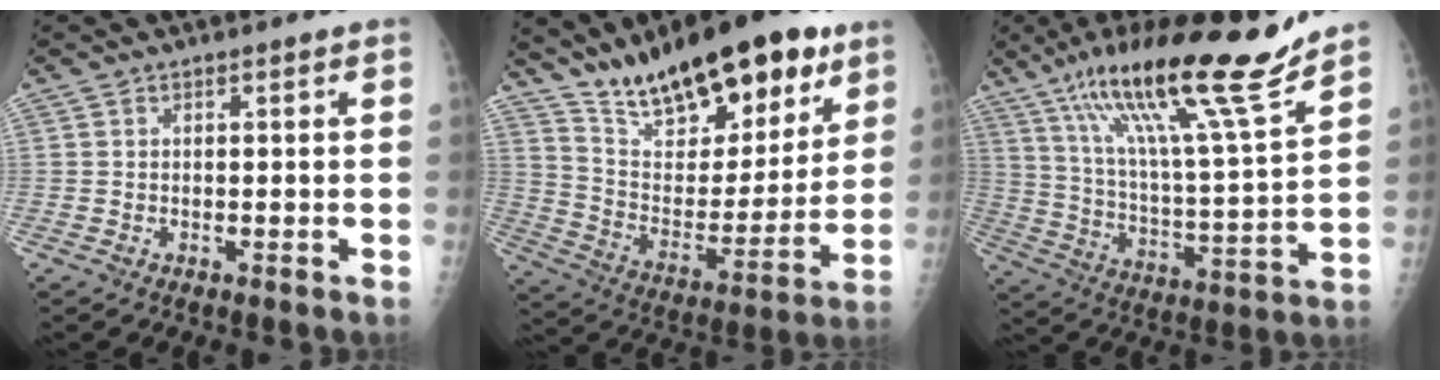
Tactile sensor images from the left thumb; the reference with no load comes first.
{"total": 25.2, "force": [17.2, 9.6, 15.6], "torque": [-0.204, -0.070, 0.287]}
{"total": 22.9, "force": [16.3, 2.1, 15.9], "torque": [-0.250, -0.066, 0.281]}